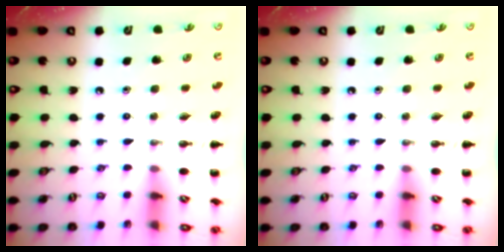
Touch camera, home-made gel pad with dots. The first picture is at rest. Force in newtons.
{"total": 0.0}